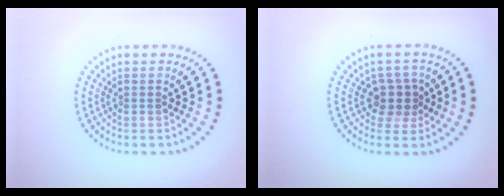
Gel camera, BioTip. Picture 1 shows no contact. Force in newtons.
{"total": 2.6, "press": 2.2, "slide": 1.4}